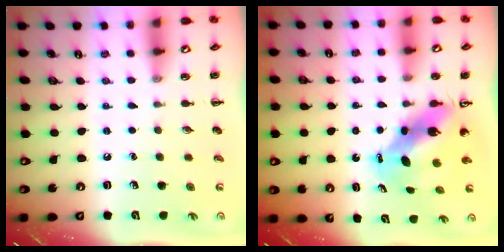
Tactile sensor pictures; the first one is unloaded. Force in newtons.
{"total": 8.1, "press": 7.8, "slide": 2.3}